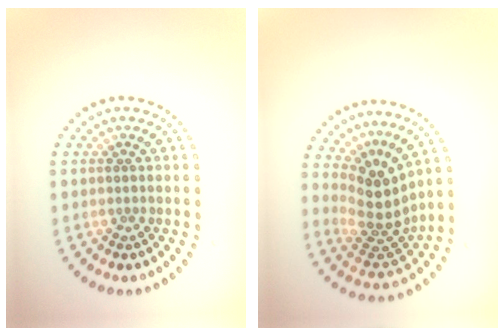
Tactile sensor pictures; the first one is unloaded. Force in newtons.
{"total": 4.0, "press": 2.8, "slide": 2.8}